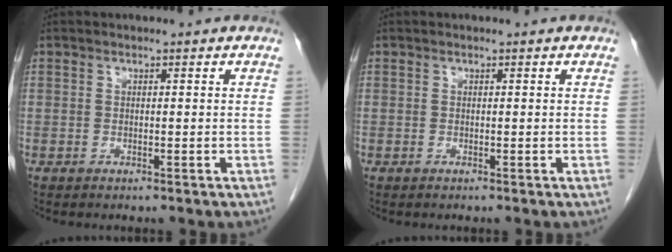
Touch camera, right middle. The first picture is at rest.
{"total": 0.0}